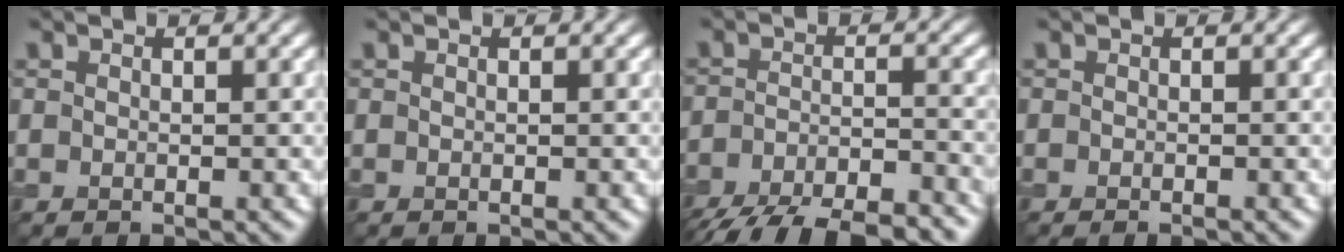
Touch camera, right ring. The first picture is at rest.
{"total": 0.0}
{"total": 10.3, "force": [-8.8, 2.7, 4.6], "torque": [-0.076, -0.029, -0.132]}
{"total": 0.7, "force": [-0.6, 0.1, 0.4], "torque": [-0.005, -0.004, -0.009]}